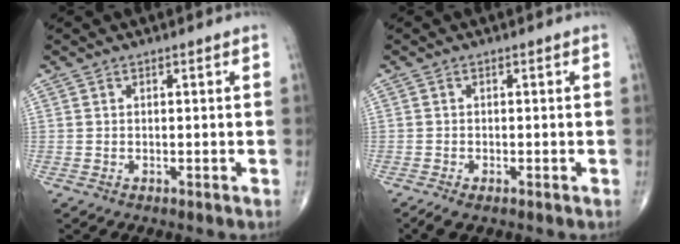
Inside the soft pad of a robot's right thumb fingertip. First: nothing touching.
{"total": 0.8, "force": [-0.4, 0.2, 0.6], "torque": [-0.017, -0.004, -0.012]}